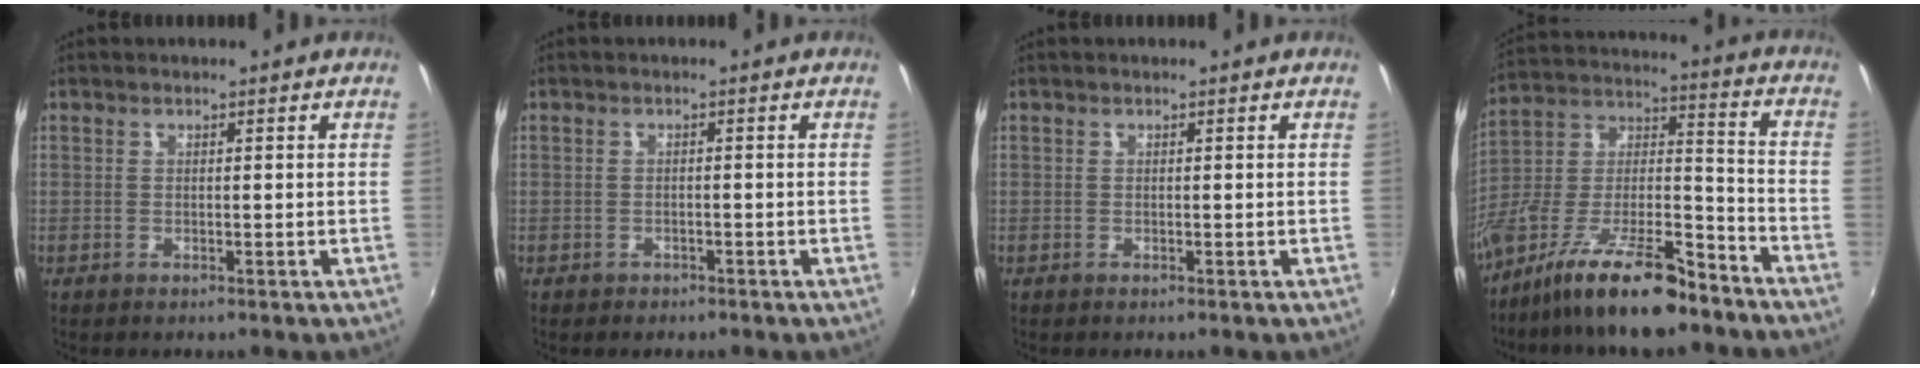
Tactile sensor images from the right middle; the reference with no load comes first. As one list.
[{"total": 1.6, "force": [-1.2, 1.0, 0.4], "torque": [-0.010, -0.003, -0.017]}, {"total": 0.0}, {"total": 19.0, "force": [-13.9, 4.8, 12.1], "torque": [-0.228, -0.004, -0.242]}]